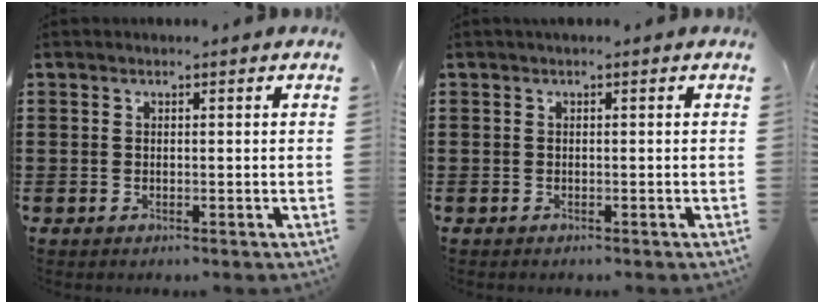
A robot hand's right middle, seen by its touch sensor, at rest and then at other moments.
{"total": 0.0}